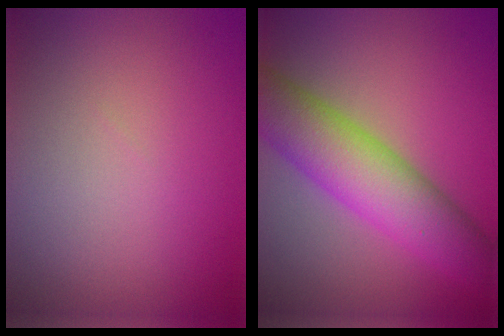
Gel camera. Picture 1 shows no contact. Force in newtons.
{"total": 8.5, "press": 8.5, "slide": 0.1}